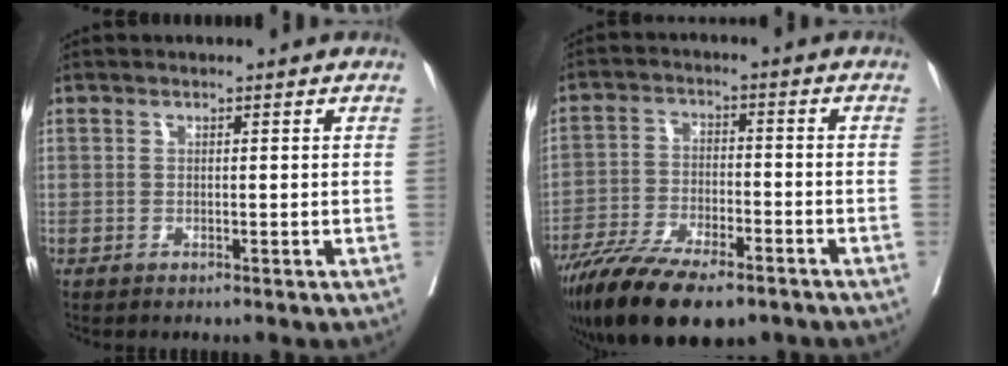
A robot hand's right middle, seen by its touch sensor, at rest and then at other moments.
{"total": 16.5, "force": [-12.3, 5.0, 9.8], "torque": [-0.181, -0.025, -0.206]}